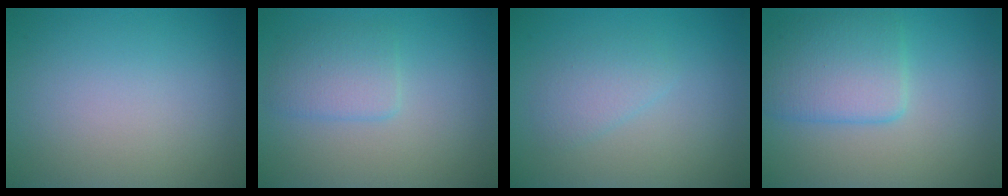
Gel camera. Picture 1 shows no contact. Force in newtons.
{"total": 2.4, "press": 2.3, "slide": 0.2}
{"total": 1.8, "press": 1.8, "slide": 0.1}
{"total": 4.4, "press": 4.4, "slide": 0.2}